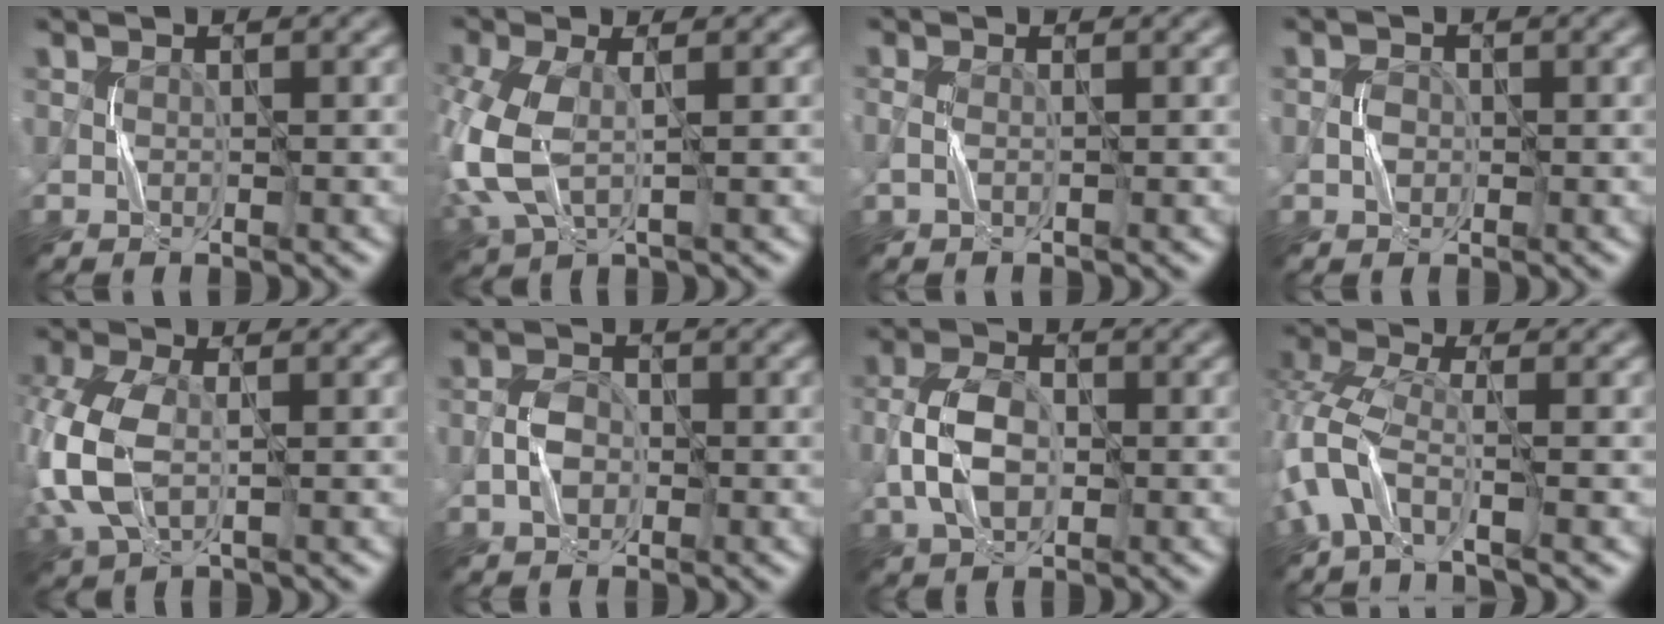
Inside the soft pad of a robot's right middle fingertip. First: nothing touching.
{"total": 6.6, "force": [-0.3, 3.7, 5.4], "torque": [-0.151, 0.001, -0.011]}
{"total": 1.1, "force": [-0.2, 0.4, 1.0], "torque": [-0.027, 0.002, -0.009]}
{"total": 1.2, "force": [-0.3, 1.0, 0.7], "torque": [-0.012, 0.003, -0.008]}
{"total": 7.4, "force": [-0.4, 4.5, 5.9], "torque": [-0.159, 0.003, -0.012]}
{"total": 2.6, "force": [-0.7, 1.7, 1.7], "torque": [-0.032, 0.006, -0.017]}
{"total": 5.1, "force": [-0.8, 3.2, 3.9], "torque": [-0.081, 0.005, -0.020]}
{"total": 5.8, "force": [-2.3, 2.9, 4.4], "torque": [-0.111, 0.006, -0.057]}